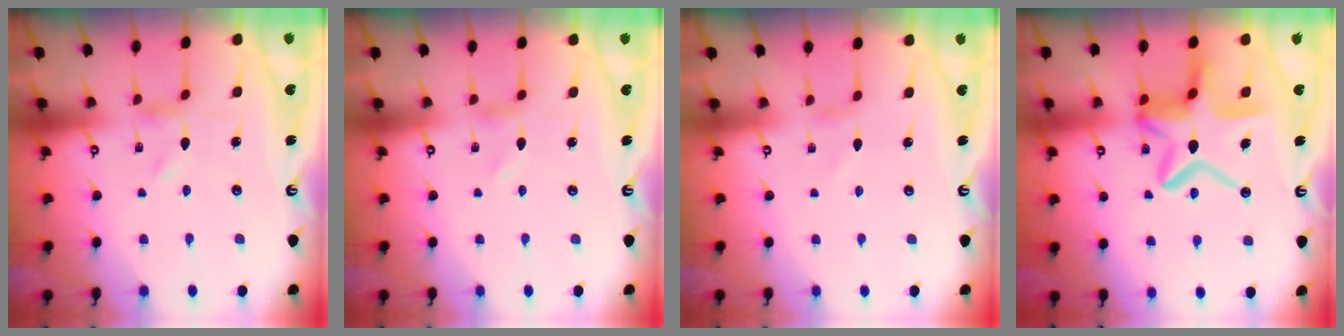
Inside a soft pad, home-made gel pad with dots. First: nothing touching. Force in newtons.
{"total": 0.0}
{"total": 1.0, "press": 1.0, "slide": 0.1}
{"total": 15.9, "press": 15.9, "slide": 1.5}